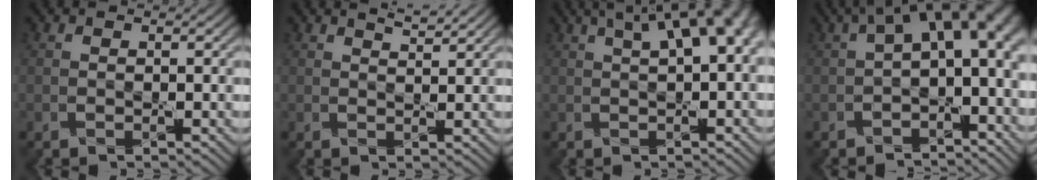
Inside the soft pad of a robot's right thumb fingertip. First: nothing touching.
{"total": 1.9, "force": [1.6, 0.2, 1.0], "torque": [-0.017, -0.001, 0.027]}
{"total": 8.2, "force": [2.7, 2.7, 7.2], "torque": [-0.098, 0.025, 0.036]}
{"total": 11.3, "force": [1.0, 5.9, 9.6], "torque": [-0.138, -0.001, 0.017]}